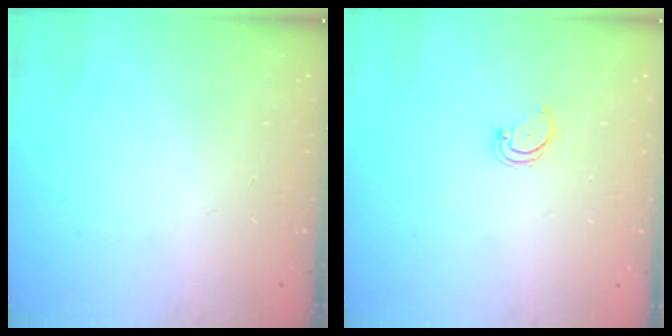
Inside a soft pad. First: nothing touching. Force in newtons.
{"total": 1.8, "press": 1.8, "slide": 0.2}